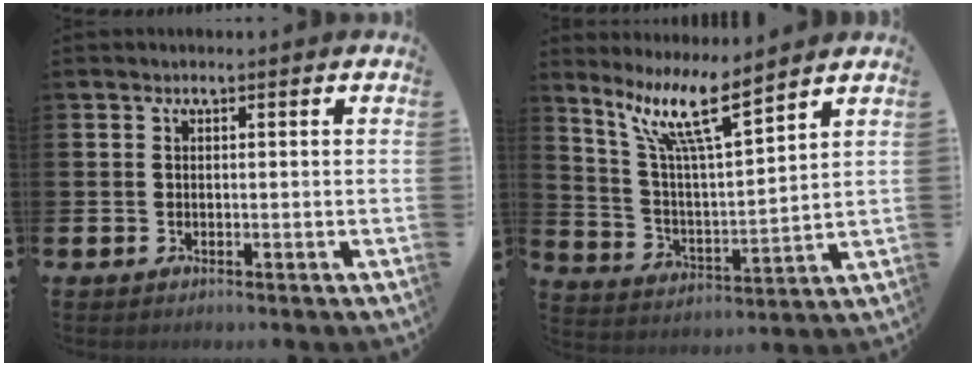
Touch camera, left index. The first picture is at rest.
{"total": 10.5, "force": [7.9, 1.9, 6.6], "torque": [-0.146, -0.037, 0.137]}